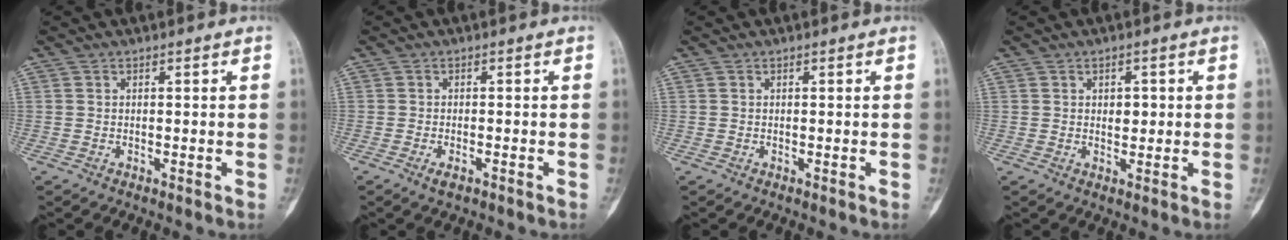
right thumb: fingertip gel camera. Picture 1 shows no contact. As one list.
[{"total": 1.9, "force": [-1.1, 0.6, 1.5], "torque": [-0.031, 0.001, -0.019]}, {"total": 0.0}, {"total": 2.6, "force": [0.5, 1.7, 1.9], "torque": [-0.010, -0.002, 0.007]}]